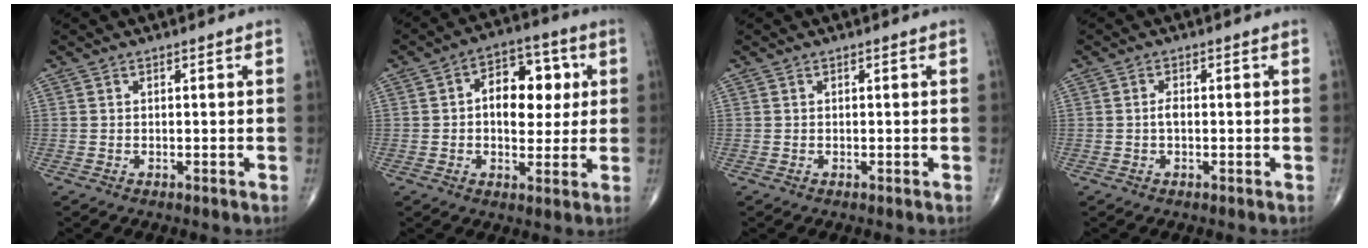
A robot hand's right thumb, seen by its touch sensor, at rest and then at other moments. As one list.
[{"total": 11.5, "force": [1.7, 7.4, 8.7], "torque": [-0.087, 0.014, 0.020]}, {"total": 0.0}, {"total": 1.4, "force": [-0.2, 0.6, 1.2], "torque": [-0.021, 0.002, -0.005]}]